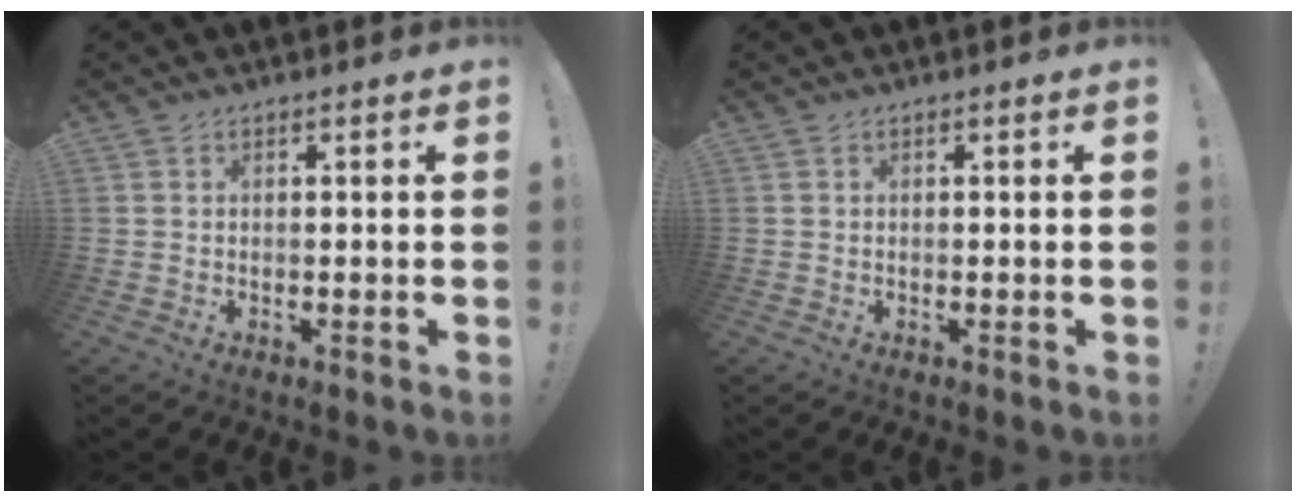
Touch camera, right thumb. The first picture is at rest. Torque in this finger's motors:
{"motor_torque": [-0.13, 0.13, -0.07, 0.07, 0.00]}